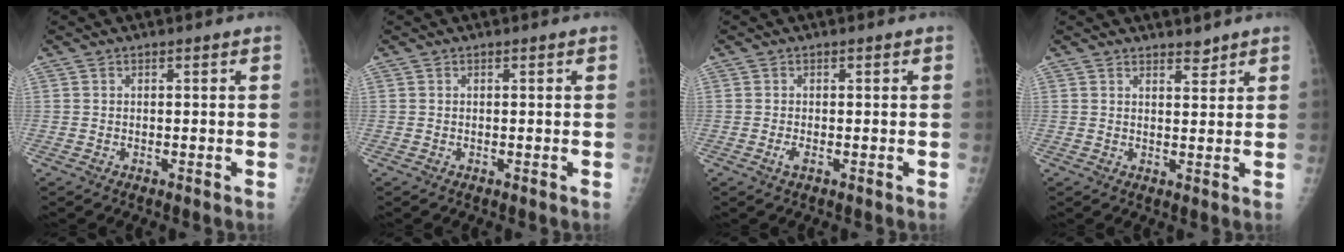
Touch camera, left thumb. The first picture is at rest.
{"total": 0.0}
{"total": 1.3, "force": [-0.3, 0.4, 1.1], "torque": [-0.024, -0.001, -0.009]}
{"total": 2.2, "force": [2.0, 0.7, 0.6], "torque": [0.002, -0.016, 0.029]}